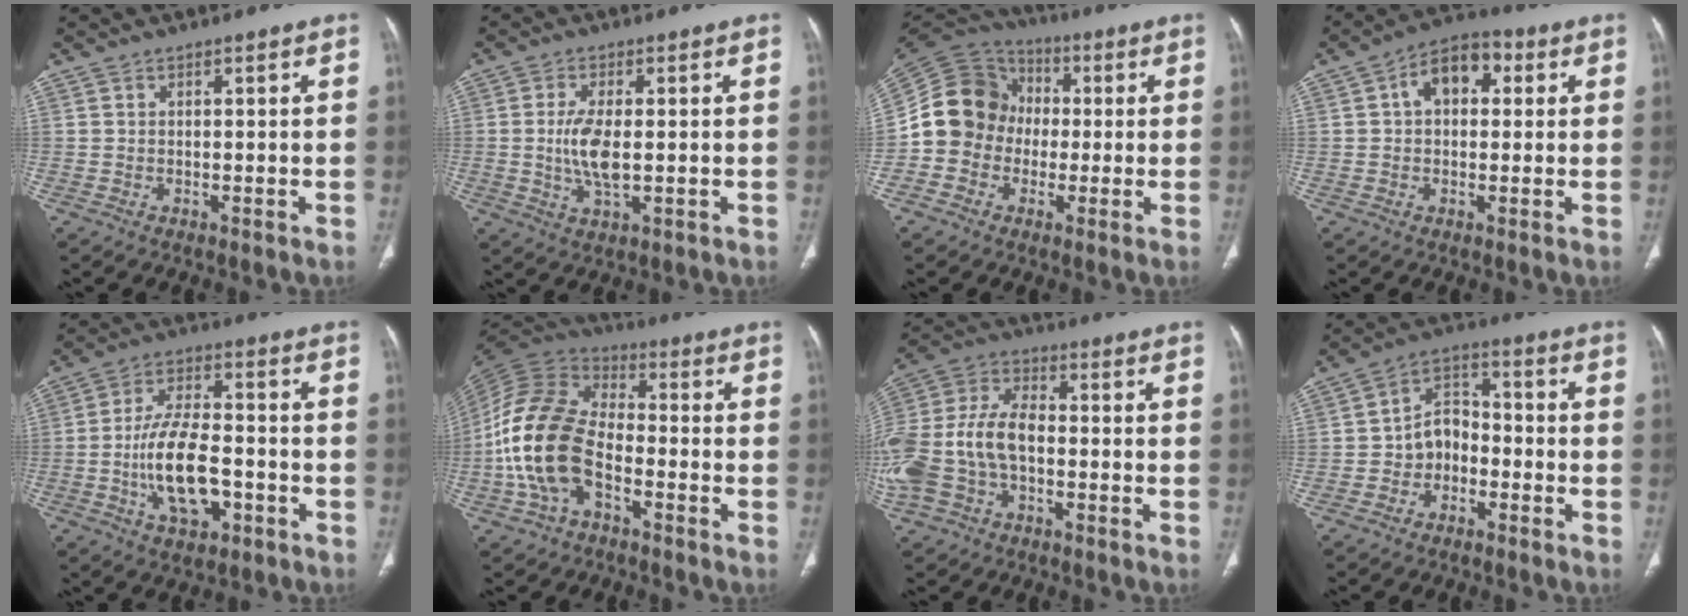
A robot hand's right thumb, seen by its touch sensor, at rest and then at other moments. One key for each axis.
{"total": 6.8, "fx": -0.2, "fy": 2.7, "fz": 6.2, "tx": -0.135, "ty": -0.009, "tz": -0.003}
{"total": 13.4, "fx": -1.3, "fy": 12.2, "fz": 5.3, "tx": -0.082, "ty": 0.034, "tz": -0.033}
{"total": 8.8, "fx": 2.0, "fy": 5.9, "fz": 6.3, "tx": -0.075, "ty": 0.022, "tz": 0.024}
{"total": 13.4, "fx": -3.7, "fy": 6.7, "fz": 11.1, "tx": -0.197, "ty": 0.024, "tz": -0.063}
{"total": 17.2, "fx": -4.8, "fy": 10.4, "fz": 12.9, "tx": -0.259, "ty": 0.038, "tz": -0.096}
{"total": 16.9, "fx": -3.4, "fy": 10.8, "fz": 12.6, "tx": -0.285, "ty": 0.036, "tz": -0.063}
{"total": 7.6, "fx": -2.3, "fy": 5.9, "fz": 4.3, "tx": -0.048, "ty": 0.041, "tz": -0.052}